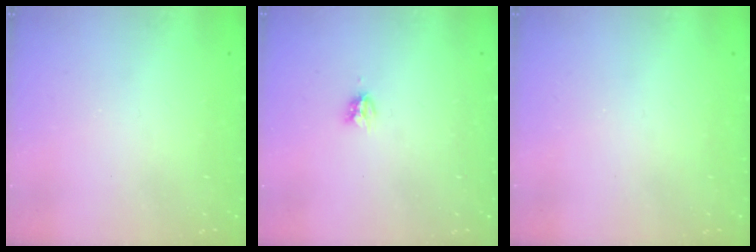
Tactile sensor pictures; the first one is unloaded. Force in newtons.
{"total": 3.7, "press": 3.7, "slide": 0.1}
{"total": 0.0}